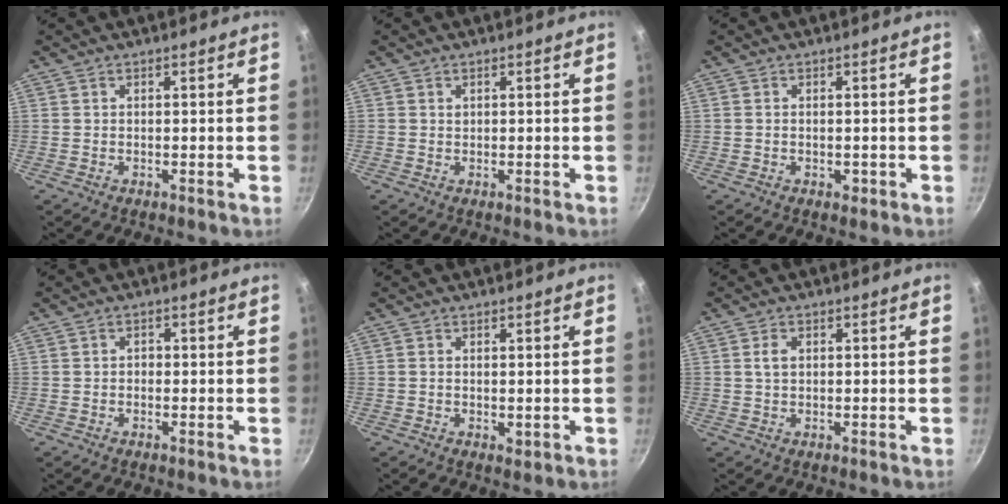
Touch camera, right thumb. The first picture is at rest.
{"total": 0.6, "force": [0.2, 0.5, 0.2], "torque": [0.000, 0.000, 0.002]}
{"total": 1.3, "force": [-0.4, 0.8, 0.9], "torque": [-0.010, 0.000, -0.005]}
{"total": 1.0, "force": [-0.2, 0.9, 0.4], "torque": [-0.005, 0.004, -0.005]}
{"total": 1.2, "force": [0.1, 0.7, 1.0], "torque": [-0.013, -0.004, 0.002]}
{"total": 2.3, "force": [0.5, 1.6, 1.6], "torque": [-0.025, 0.003, 0.010]}